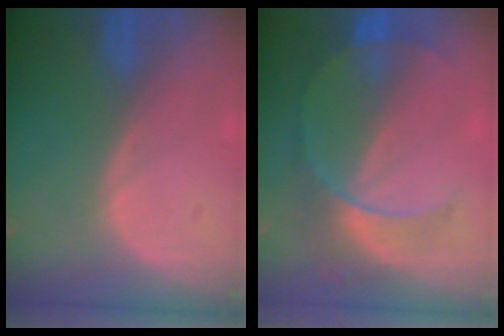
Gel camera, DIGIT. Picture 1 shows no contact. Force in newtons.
{"total": 7.5, "press": 6.6, "slide": 3.6}